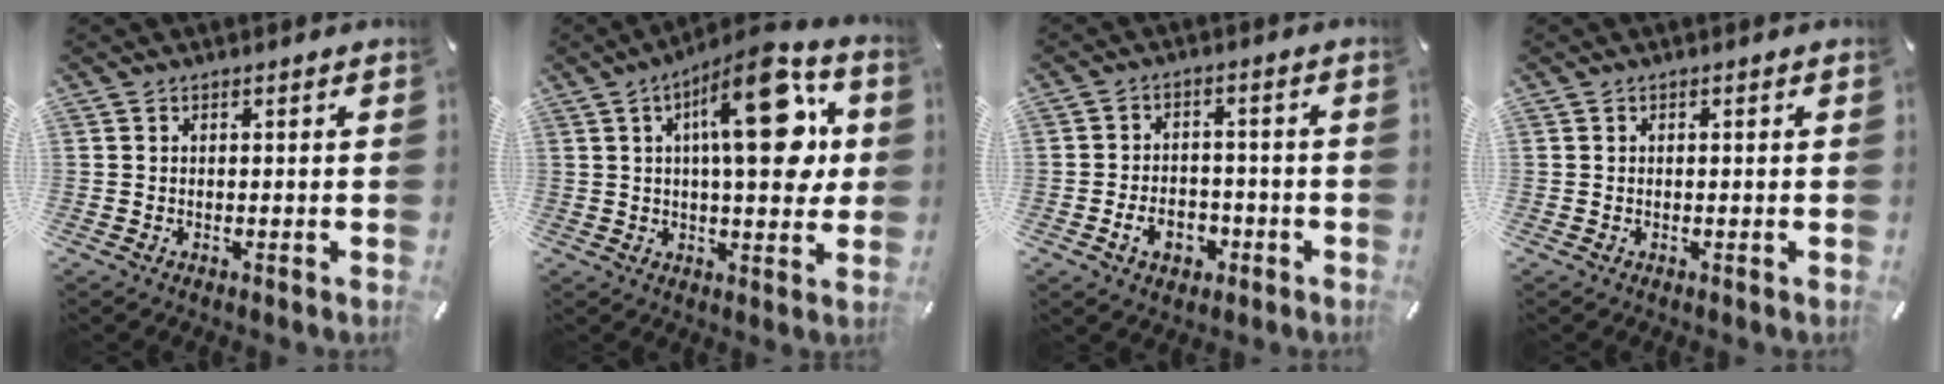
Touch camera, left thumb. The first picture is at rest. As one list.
[{"total": 19.7, "force": [5.8, 7.5, 17.3], "torque": [-0.251, -0.021, 0.083]}, {"total": 7.0, "force": [-2.8, 5.1, 3.9], "torque": [-0.076, 0.011, -0.052]}, {"total": 0.0}]